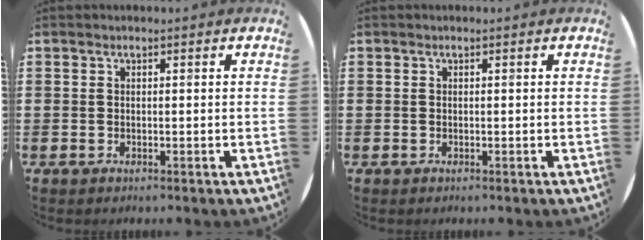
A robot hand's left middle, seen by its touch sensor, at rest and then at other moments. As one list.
[{"total": 0.0}]